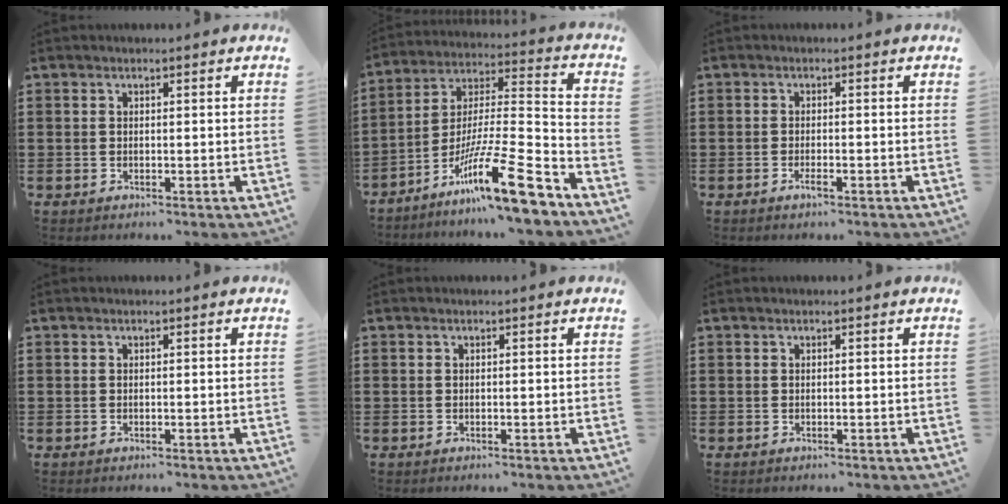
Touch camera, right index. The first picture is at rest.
{"total": 17.4, "force": [-11.5, 2.2, 12.9], "torque": [-0.227, 0.026, -0.202]}
{"total": 1.6, "force": [-0.9, 0.2, 1.3], "torque": [-0.030, -0.006, -0.019]}
{"total": 0.0}
{"total": 0.0}
{"total": 0.0}